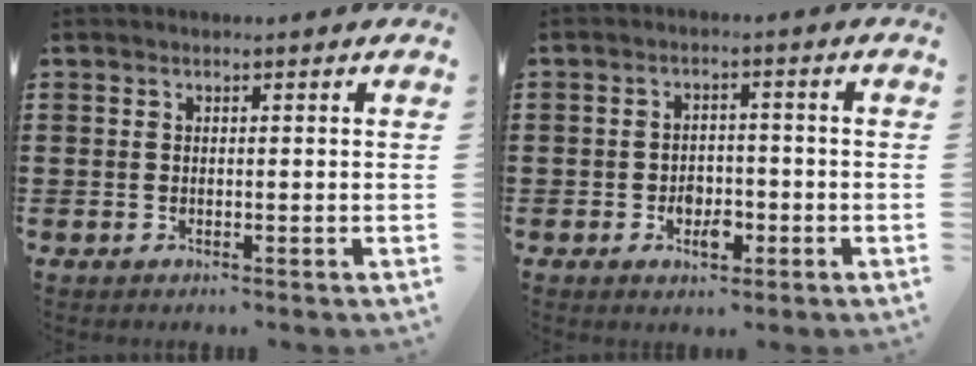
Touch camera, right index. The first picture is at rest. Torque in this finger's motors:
{"motor_torque": [2.14, 0.00, 0.11, 0.01]}